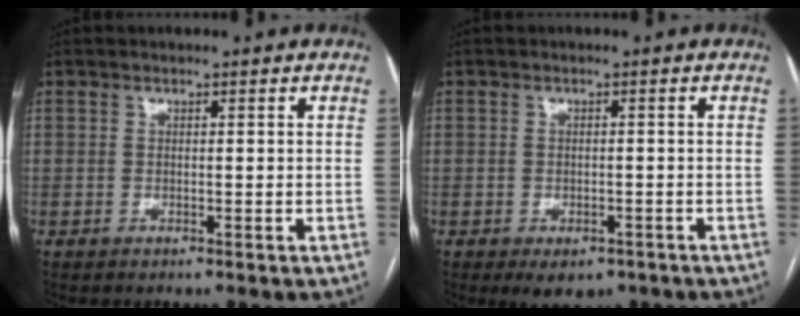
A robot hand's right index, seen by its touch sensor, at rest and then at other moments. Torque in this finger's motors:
{"motor_torque": [-0.36, 0.30, -0.17, -0.10]}